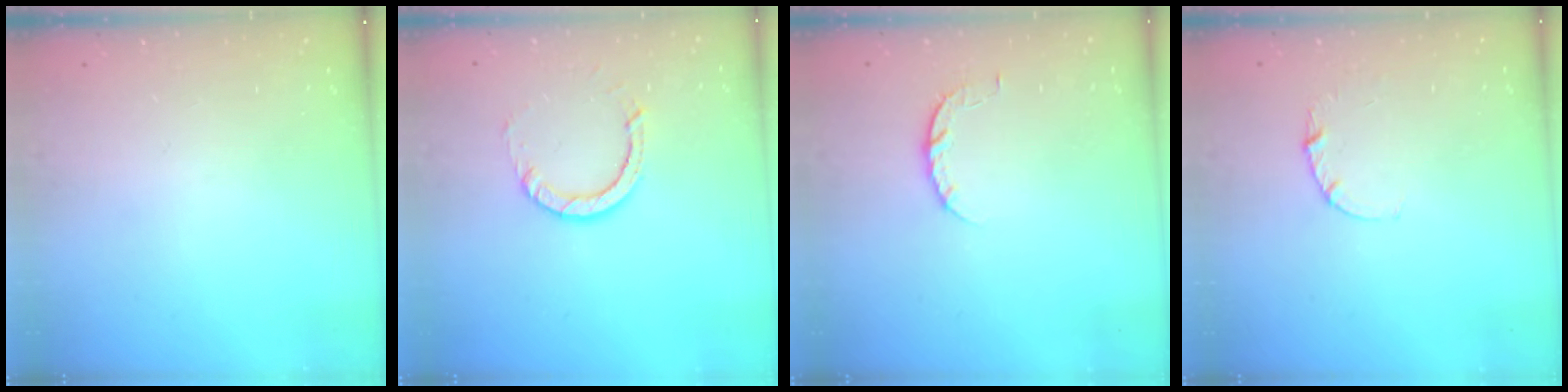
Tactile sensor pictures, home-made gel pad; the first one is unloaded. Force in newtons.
{"total": 4.5, "press": 4.5, "slide": 0.3}
{"total": 5.2, "press": 5.2, "slide": 0.8}
{"total": 2.8, "press": 2.8, "slide": 0.3}